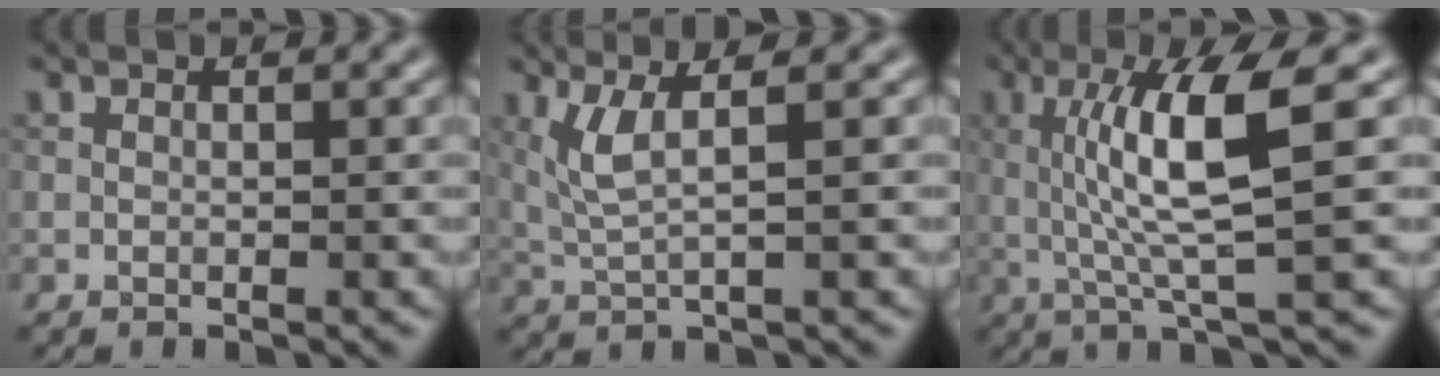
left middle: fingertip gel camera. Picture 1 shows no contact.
{"total": 3.3, "force": [1.4, 0.6, 2.9], "torque": [-0.068, -0.003, 0.033]}
{"total": 7.0, "force": [1.2, 0.9, 6.9], "torque": [-0.133, 0.007, 0.024]}